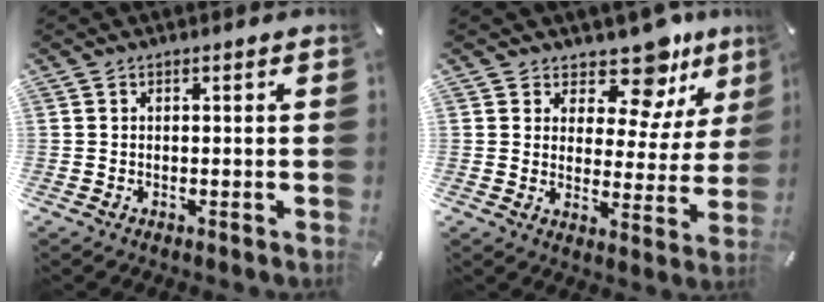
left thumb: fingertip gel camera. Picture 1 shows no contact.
{"total": 12.0, "force": [10.0, 4.9, 4.6], "torque": [-0.071, -0.083, 0.177]}